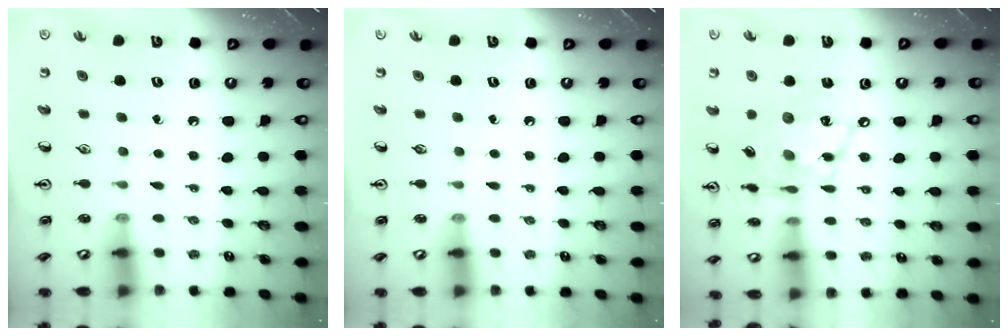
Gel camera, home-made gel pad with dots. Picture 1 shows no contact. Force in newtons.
{"total": 0.0}
{"total": 16.0, "press": 15.9, "slide": 1.7}